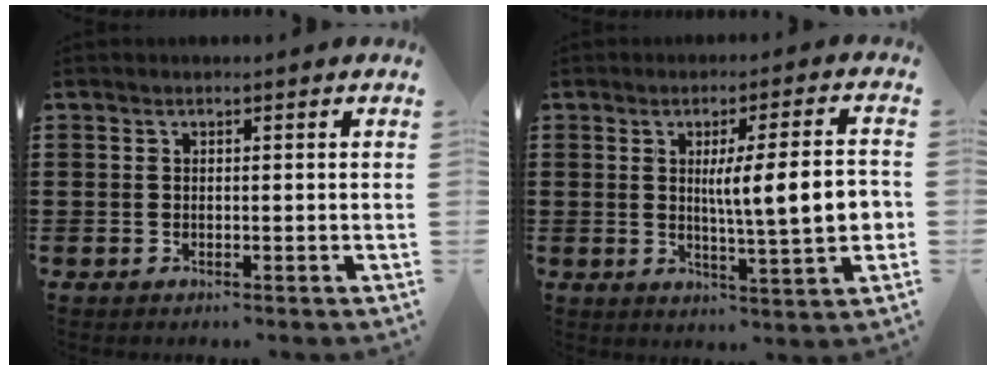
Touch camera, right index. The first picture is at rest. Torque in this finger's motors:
{"motor_torque": [1.82, -0.32, 0.34, 0.21]}